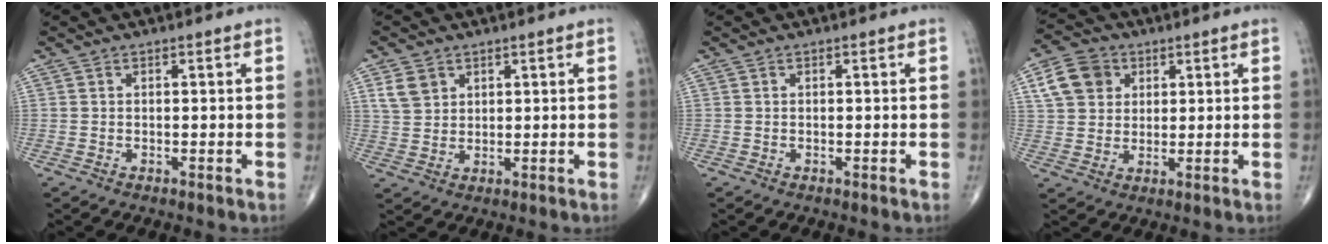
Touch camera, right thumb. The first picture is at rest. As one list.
[{"total": 4.7, "force": [2.3, 3.5, 2.1], "torque": [-0.029, -0.009, 0.051]}, {"total": 0.0}, {"total": 8.6, "force": [3.1, 6.9, 3.9], "torque": [-0.052, -0.001, 0.056]}]